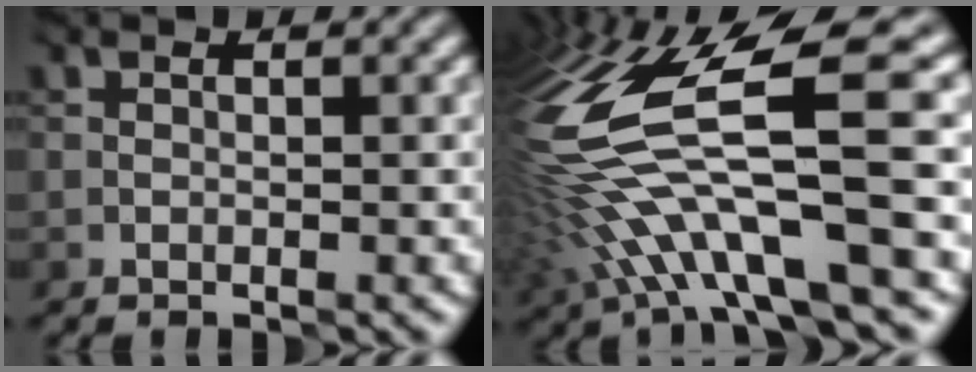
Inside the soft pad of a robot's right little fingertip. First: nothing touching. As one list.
[{"total": 12.6, "force": [-1.7, 3.7, 11.9], "torque": [-0.235, 0.004, -0.020]}]